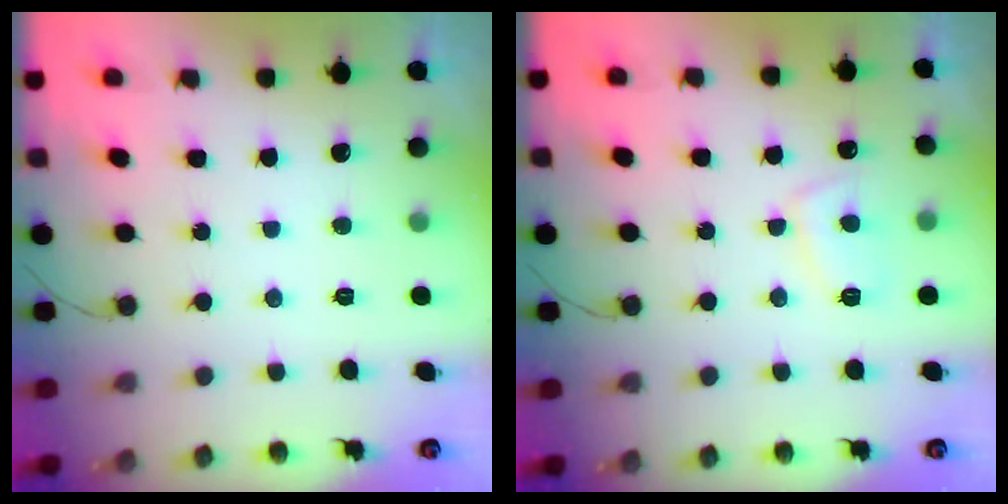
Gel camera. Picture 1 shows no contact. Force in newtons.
{"total": 5.4, "press": 5.4, "slide": 0.9}